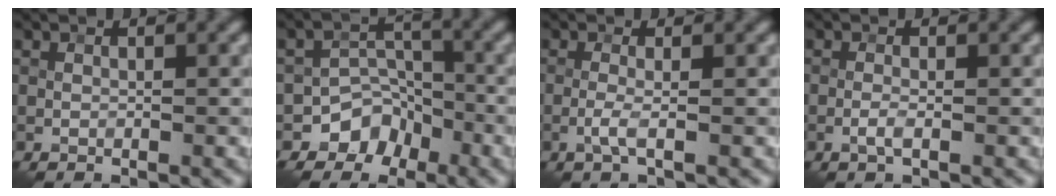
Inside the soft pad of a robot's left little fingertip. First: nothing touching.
{"total": 4.7, "force": [-2.9, 3.5, 1.1], "torque": [0.000, 0.011, -0.048]}
{"total": 1.6, "force": [-0.5, 0.2, 1.5], "torque": [-0.033, 0.002, -0.016]}
{"total": 1.1, "force": [-0.4, 0.2, 0.9], "torque": [-0.021, 0.000, -0.011]}